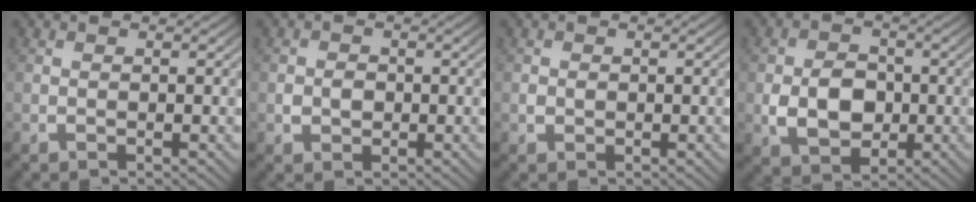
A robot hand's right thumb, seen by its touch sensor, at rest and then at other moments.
{"total": 2.1, "force": [-0.2, 1.8, 1.0], "torque": [-0.020, -0.005, 0.000]}
{"total": 0.9, "force": [0.0, 0.8, 0.4], "torque": [-0.010, -0.004, 0.003]}
{"total": 6.5, "force": [-0.9, 4.9, 4.2], "torque": [-0.085, -0.026, 0.001]}